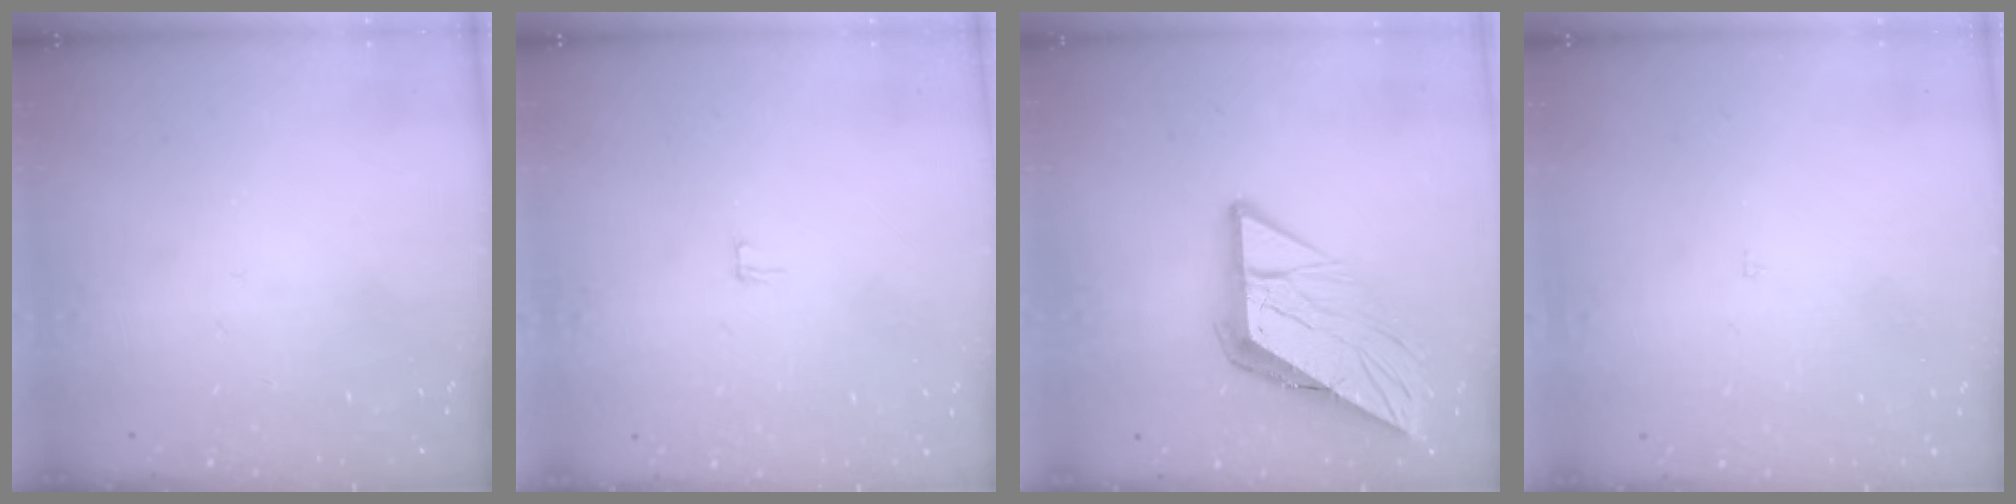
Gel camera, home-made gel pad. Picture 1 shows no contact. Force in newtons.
{"total": 2.0, "press": 2.0, "slide": 0.2}
{"total": 12.2, "press": 12.2, "slide": 1.4}
{"total": 2.2, "press": 2.2, "slide": 0.2}